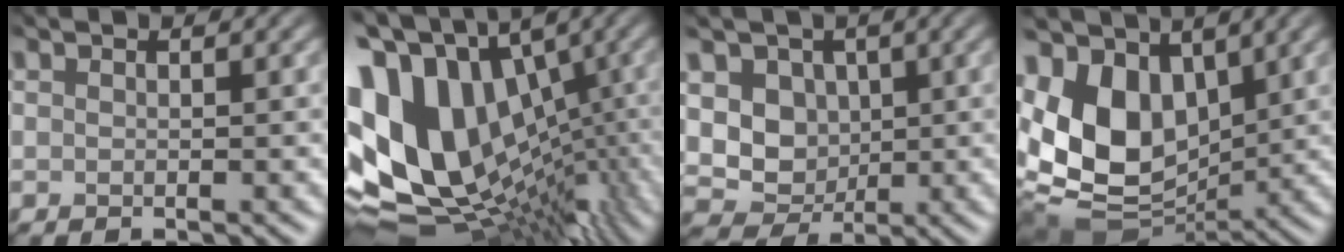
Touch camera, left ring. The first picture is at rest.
{"total": 17.5, "force": [-0.7, 12.2, 12.6], "torque": [-0.248, -0.022, 0.018]}
{"total": 6.3, "force": [0.1, 5.2, 3.5], "torque": [-0.063, -0.001, -0.010]}
{"total": 11.6, "force": [0.7, 7.8, 8.5], "torque": [-0.197, -0.010, 0.011]}